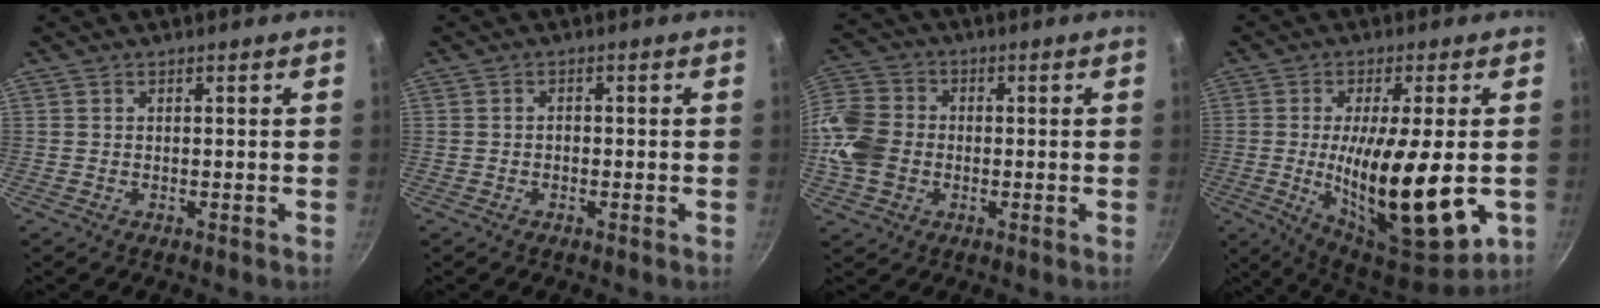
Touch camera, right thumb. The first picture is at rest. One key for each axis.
{"total": 1.0, "fx": -0.4, "fy": 0.8, "fz": 0.5, "tx": -0.008, "ty": 0.004, "tz": -0.008}
{"total": 12.7, "fx": -1.7, "fy": 10.4, "fz": 7.1, "tx": -0.139, "ty": 0.022, "tz": -0.049}
{"total": 20.7, "fx": -2.7, "fy": 6.4, "fz": 19.5, "tx": -0.306, "ty": -0.008, "tz": -0.035}